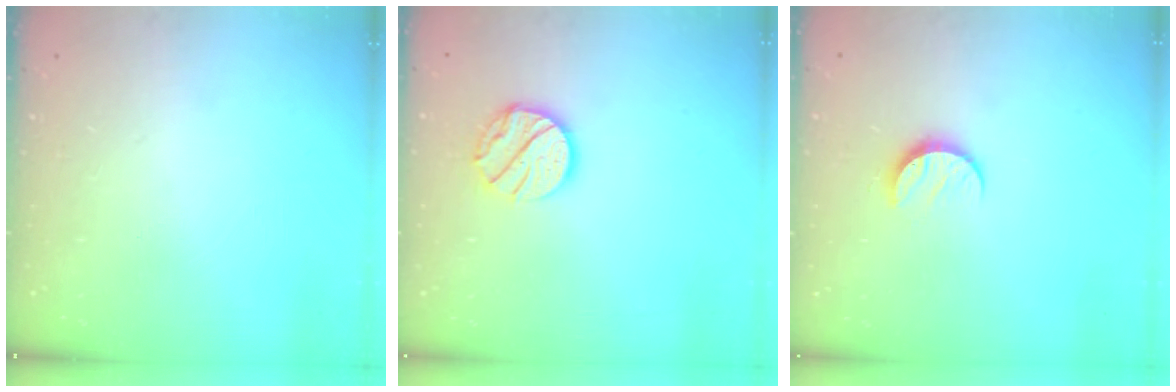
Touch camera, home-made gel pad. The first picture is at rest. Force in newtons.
{"total": 10.6, "press": 10.6, "slide": 0.8}
{"total": 7.0, "press": 7.0, "slide": 0.6}